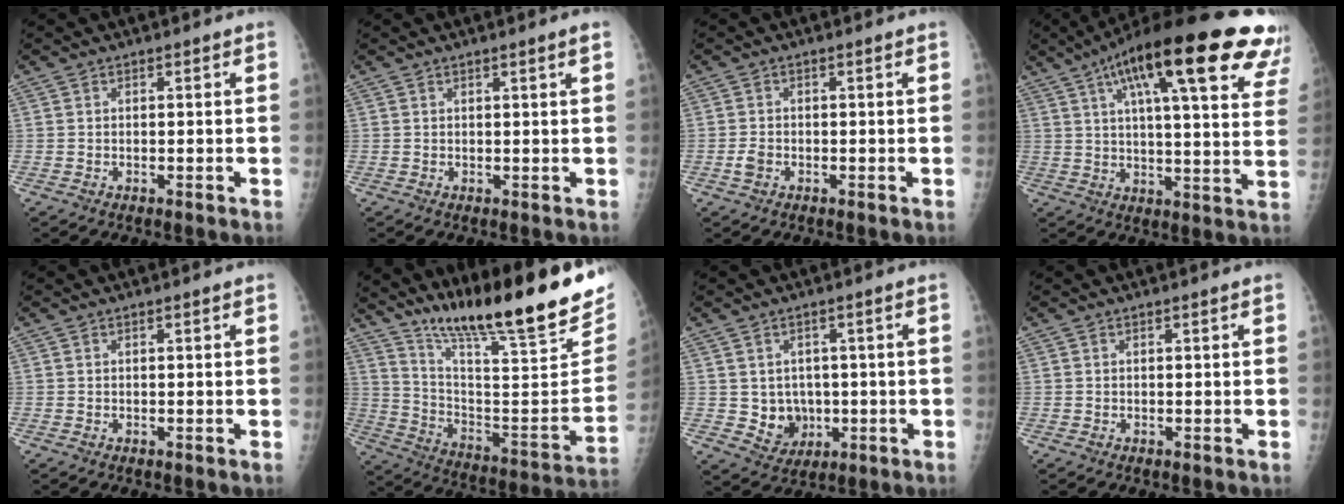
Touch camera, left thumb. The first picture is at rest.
{"total": 1.4, "force": [0.8, -0.4, 1.1], "torque": [-0.020, -0.006, 0.014]}
{"total": 1.8, "force": [-0.6, 1.2, 1.2], "torque": [-0.024, 0.006, -0.011]}
{"total": 29.7, "force": [16.4, 7.2, 23.7], "torque": [-0.301, -0.002, 0.224]}
{"total": 0.0}
{"total": 28.1, "force": [20.9, 4.3, 18.3], "torque": [-0.272, -0.103, 0.333]}
{"total": 6.0, "force": [-0.1, 5.4, 2.7], "torque": [-0.012, 0.000, 0.013]}
{"total": 0.0}